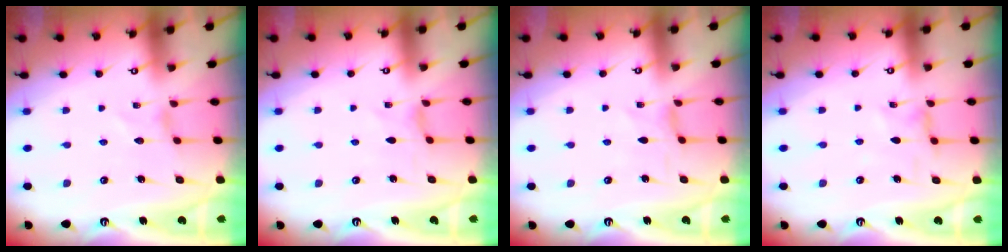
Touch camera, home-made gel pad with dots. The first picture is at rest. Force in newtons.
{"total": 0.0}
{"total": 0.0}
{"total": 0.9, "press": 0.8, "slide": 0.3}